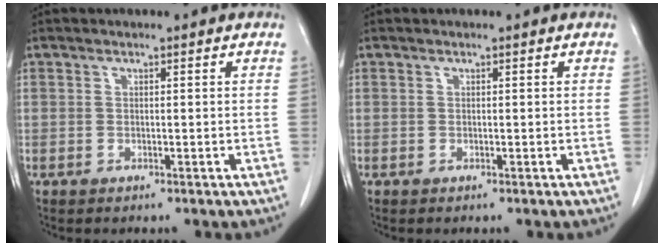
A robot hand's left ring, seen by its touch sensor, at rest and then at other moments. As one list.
[{"total": 0.0}]